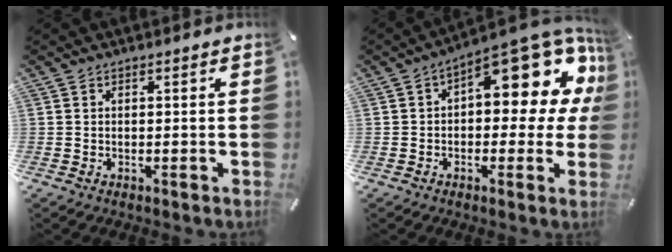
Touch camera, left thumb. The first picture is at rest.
{"total": 16.1, "force": [7.8, 7.2, 12.1], "torque": [-0.152, -0.066, 0.128]}